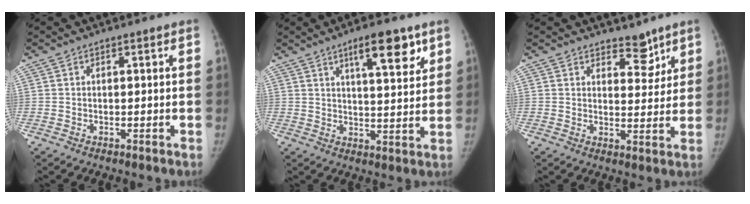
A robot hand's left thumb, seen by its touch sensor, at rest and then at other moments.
{"total": 10.0, "force": [5.8, 2.9, 7.6], "torque": [-0.094, -0.032, 0.087]}
{"total": 5.0, "force": [3.9, 2.6, 1.8], "torque": [0.007, -0.029, 0.058]}